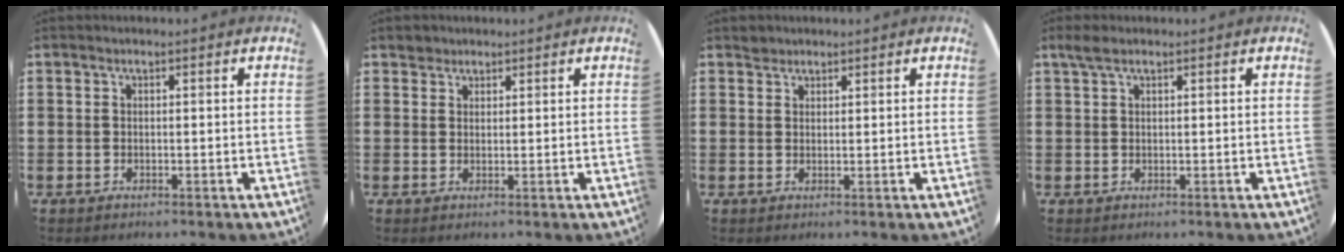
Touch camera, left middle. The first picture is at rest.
{"total": 1.6, "force": [1.5, 0.7, -0.1], "torque": [0.006, -0.001, 0.028]}
{"total": 1.2, "force": [1.1, 0.5, 0.0], "torque": [0.006, -0.003, 0.021]}
{"total": 1.6, "force": [1.2, 0.5, 1.0], "torque": [-0.022, 0.004, 0.021]}